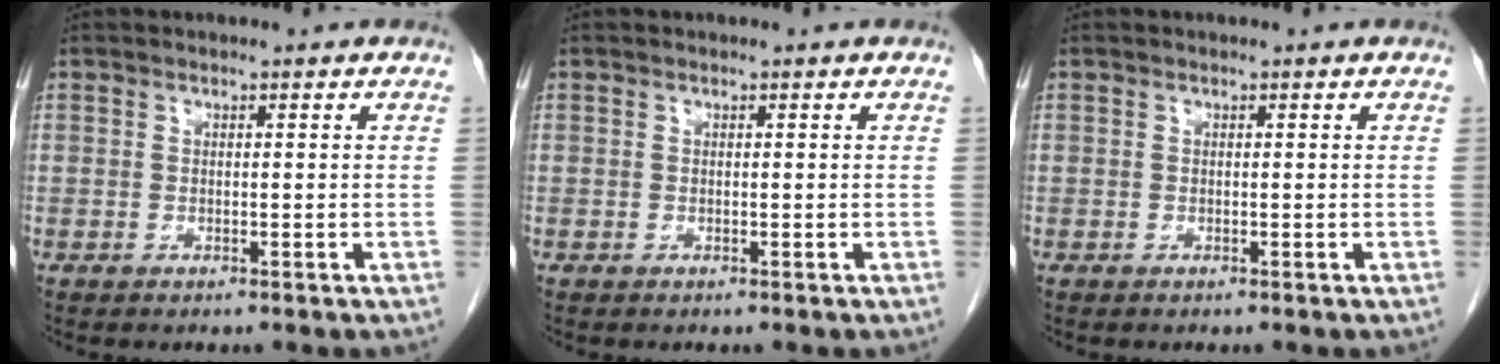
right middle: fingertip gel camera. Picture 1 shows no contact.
{"total": 0.0}
{"total": 0.0}